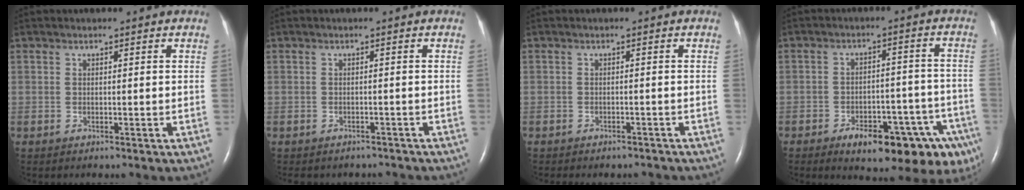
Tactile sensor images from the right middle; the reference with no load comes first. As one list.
[{"total": 4.8, "force": [-4.3, 2.0, 0.8], "torque": [-0.008, 0.003, -0.047]}, {"total": 4.1, "force": [-3.6, 1.5, 1.1], "torque": [-0.013, 0.000, -0.042]}, {"total": 15.8, "force": [-9.9, 5.6, 11.0], "torque": [-0.070, 0.034, -0.128]}]